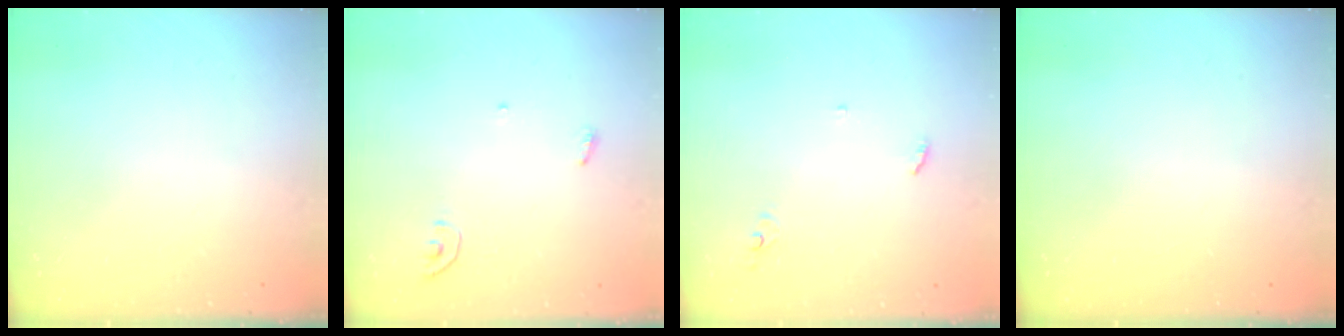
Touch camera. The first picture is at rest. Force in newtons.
{"total": 4.3, "press": 4.3, "slide": 0.4}
{"total": 2.9, "press": 2.9, "slide": 0.2}
{"total": 0.0}